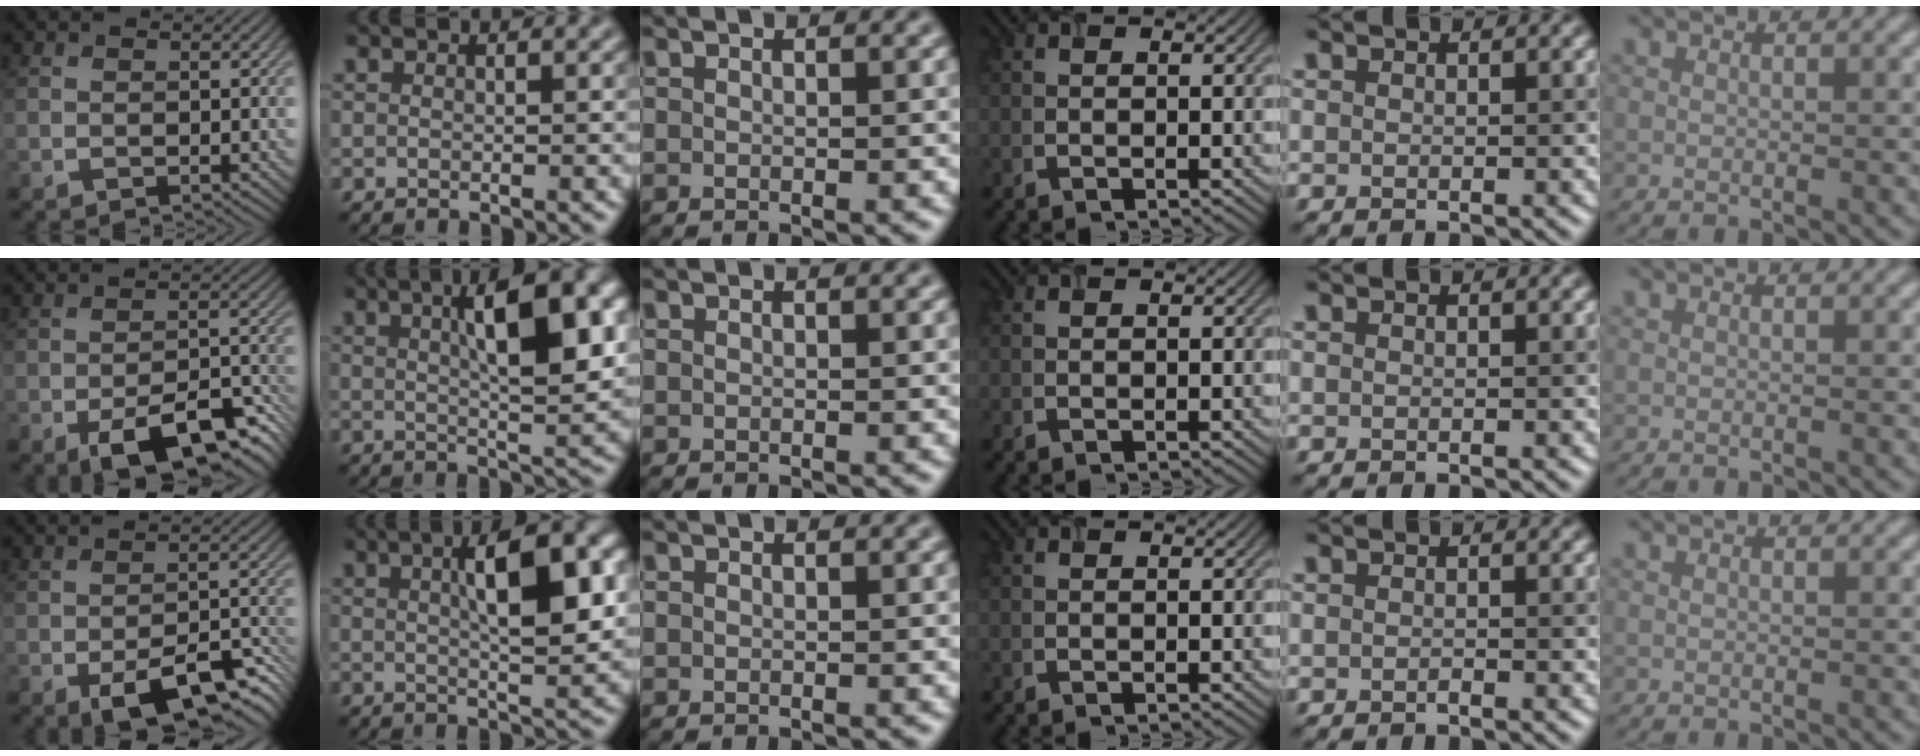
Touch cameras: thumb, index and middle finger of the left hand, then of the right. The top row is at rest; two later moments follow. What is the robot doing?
{"motion": "close", "object": "airpods case & airpods"}